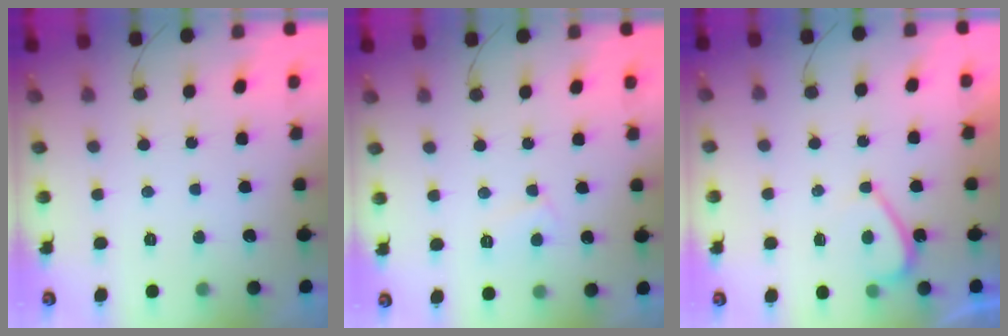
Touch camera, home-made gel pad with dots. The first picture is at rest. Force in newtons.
{"total": 4.3, "press": 4.3, "slide": 0.4}
{"total": 4.1, "press": 4.0, "slide": 0.7}